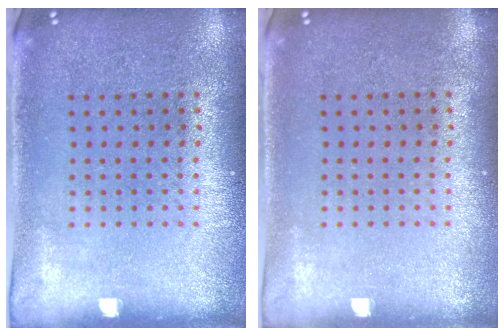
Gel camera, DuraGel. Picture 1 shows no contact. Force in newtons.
{"total": 0.0}